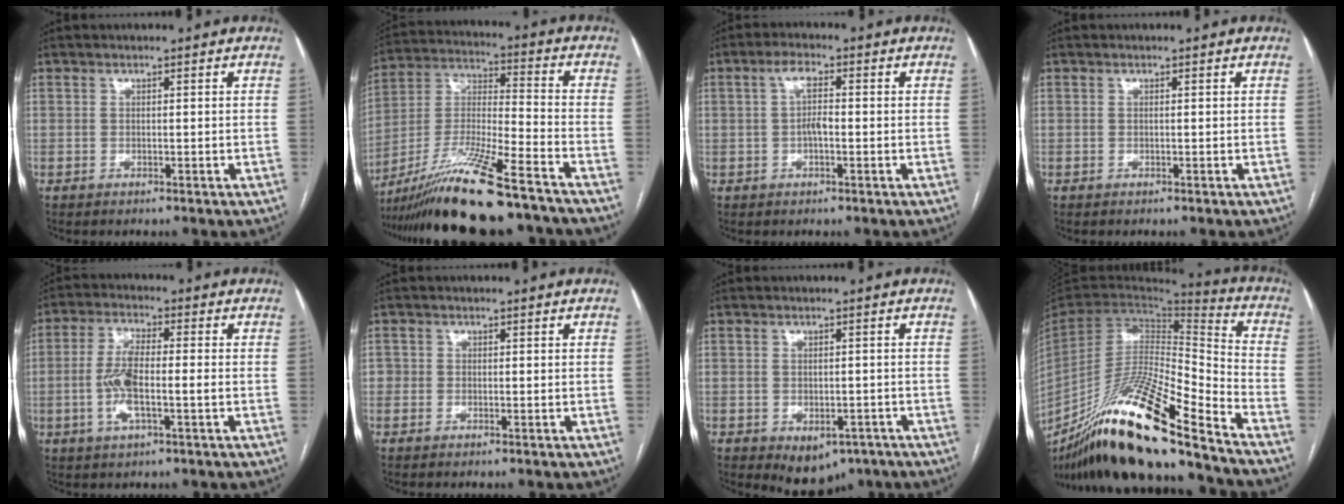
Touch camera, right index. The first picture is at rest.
{"total": 18.9, "force": [-14.6, 0.8, 11.9], "torque": [-0.247, -0.032, -0.264]}
{"total": 3.6, "force": [0.0, 1.2, 3.4], "torque": [-0.066, 0.011, -0.001]}
{"total": 0.0}
{"total": 7.6, "force": [-1.4, 1.8, 7.3], "torque": [-0.152, 0.006, -0.031]}
{"total": 1.3, "force": [-0.2, 1.3, 0.3], "torque": [0.006, 0.006, -0.005]}
{"total": 6.7, "force": [-3.9, 4.4, 3.1], "torque": [-0.031, 0.002, -0.045]}
{"total": 26.3, "force": [-19.2, 1.7, 17.9], "torque": [-0.325, -0.036, -0.348]}